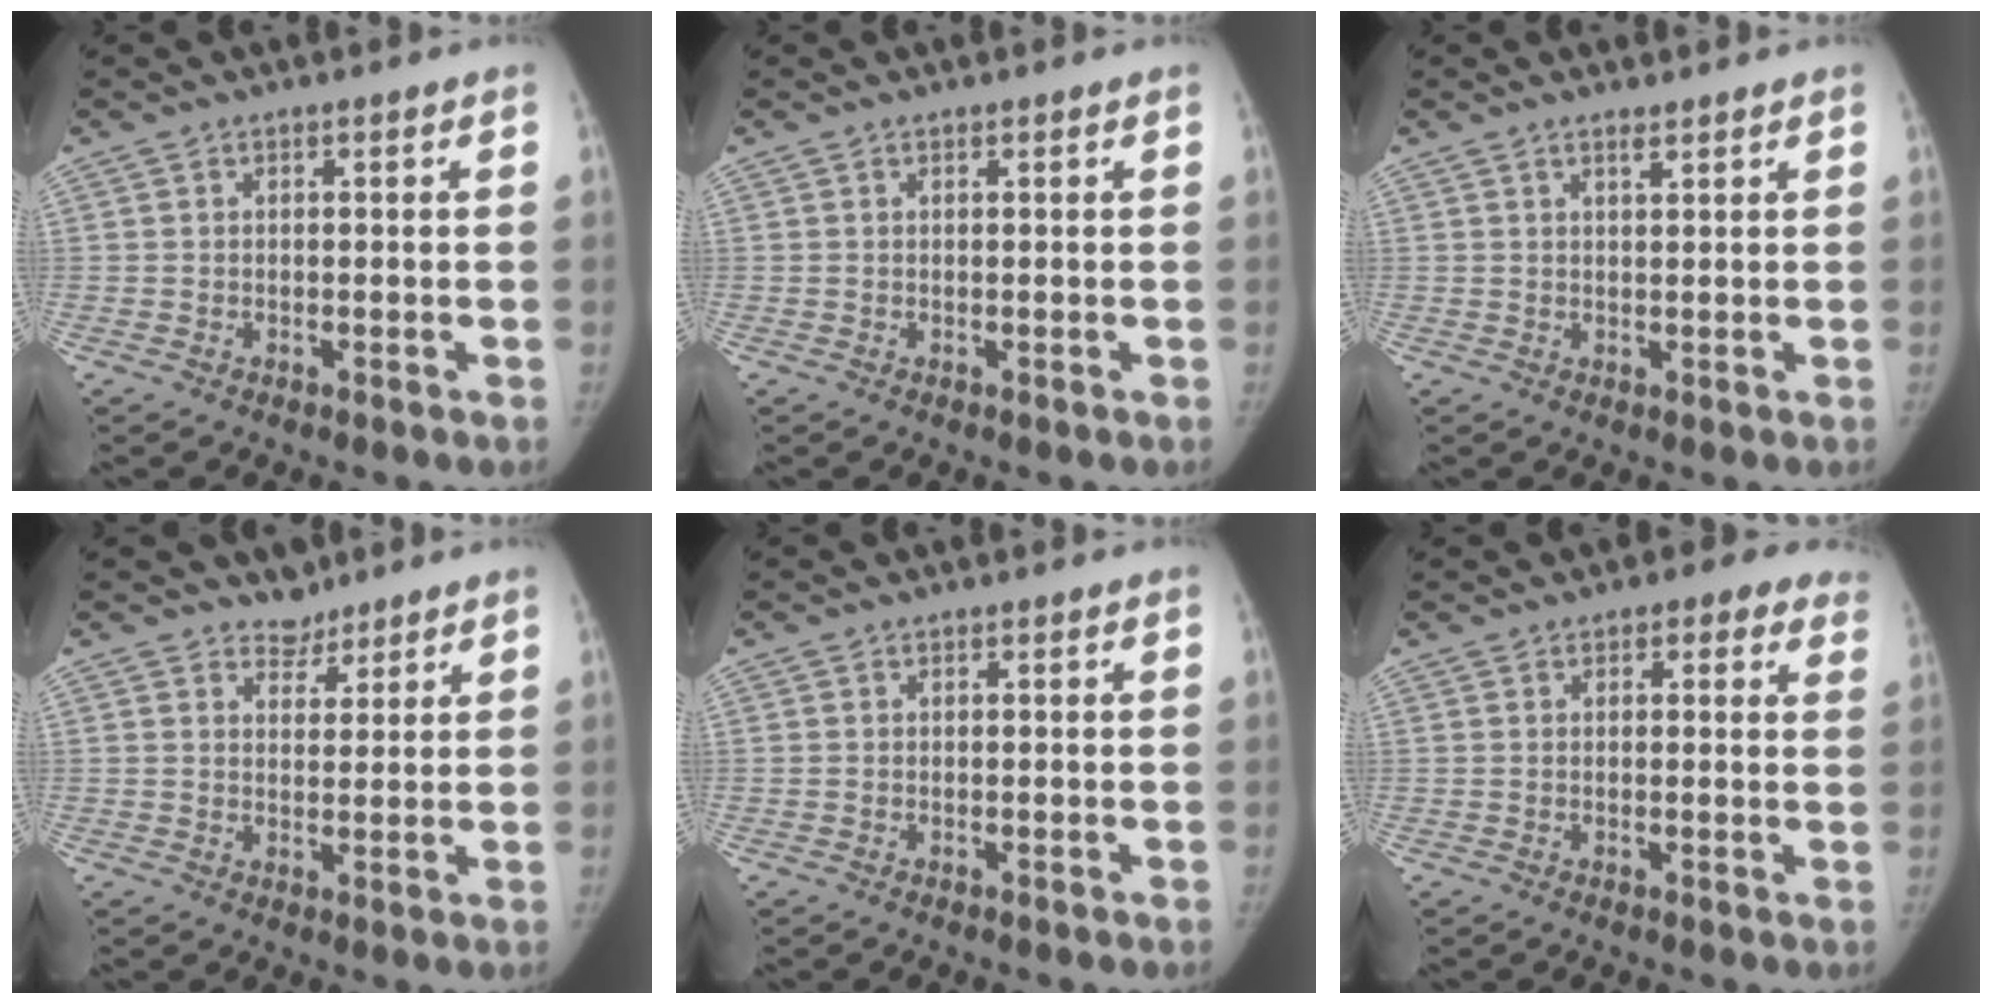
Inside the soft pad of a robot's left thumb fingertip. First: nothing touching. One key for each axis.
{"total": 0.0}
{"total": 1.5, "fx": 1.2, "fy": 0.4, "fz": 0.8, "tx": -0.010, "ty": -0.008, "tz": 0.021}
{"total": 3.4, "fx": 2.8, "fy": 1.9, "fz": -0.1, "tx": 0.027, "ty": -0.020, "tz": 0.041}
{"total": 0.0}
{"total": 7.0, "fx": 4.8, "fy": 3.8, "fz": 3.4, "tx": 0.009, "ty": -0.009, "tz": 0.041}